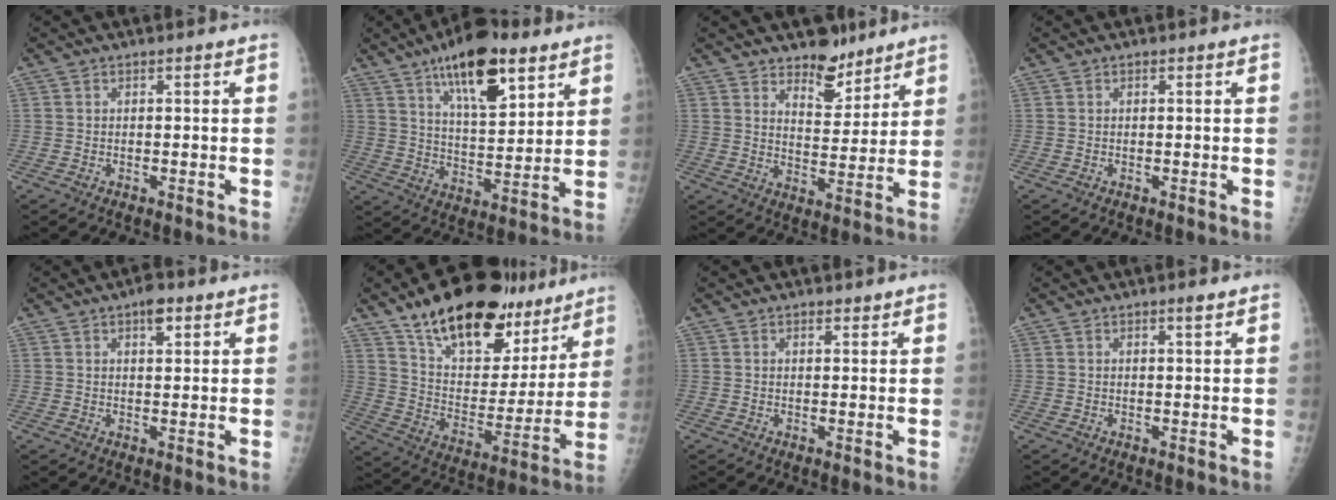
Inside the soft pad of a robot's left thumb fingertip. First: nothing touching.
{"total": 19.2, "force": [11.2, 7.2, 13.8], "torque": [-0.197, -0.052, 0.191]}
{"total": 8.3, "force": [6.6, 3.9, 3.1], "torque": [-0.018, -0.051, 0.110]}
{"total": 0.0}
{"total": 3.6, "force": [2.1, 1.6, 2.5], "torque": [-0.024, -0.008, 0.029]}
{"total": 26.6, "force": [18.8, 12.3, 14.3], "torque": [-0.181, -0.066, 0.302]}
{"total": 1.4, "force": [1.1, 0.6, 0.6], "torque": [-0.002, -0.006, 0.015]}
{"total": 1.3, "force": [0.9, 0.1, 0.9], "torque": [-0.012, -0.005, 0.015]}